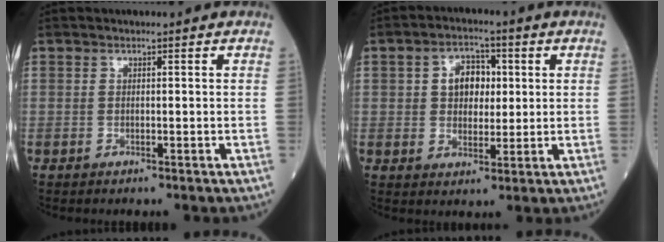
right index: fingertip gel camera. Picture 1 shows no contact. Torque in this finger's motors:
{"motor_torque": [0.09, -0.01, 0.12, 0.05]}